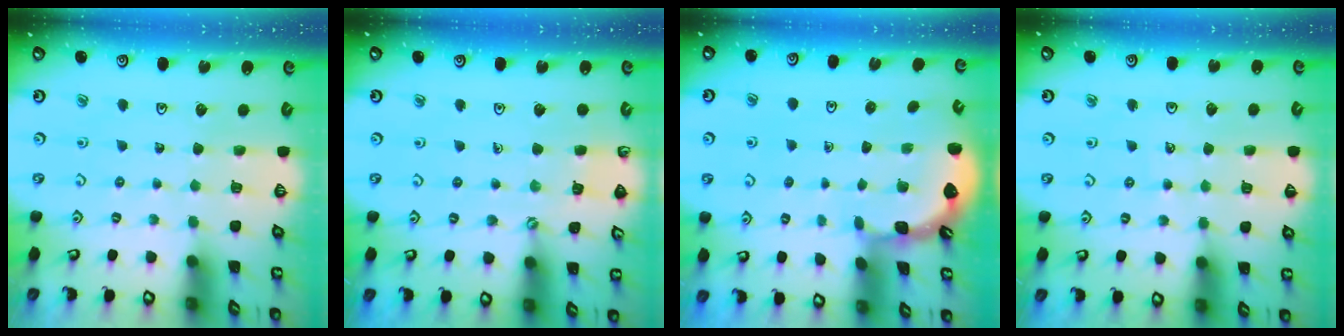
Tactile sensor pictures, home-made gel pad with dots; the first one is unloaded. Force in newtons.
{"total": 4.2, "press": 4.2, "slide": 0.3}
{"total": 0.9, "press": 0.9, "slide": 0.2}
{"total": 4.2, "press": 3.8, "slide": 1.8}